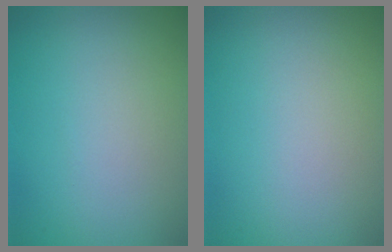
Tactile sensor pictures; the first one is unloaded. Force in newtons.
{"total": 0.0}